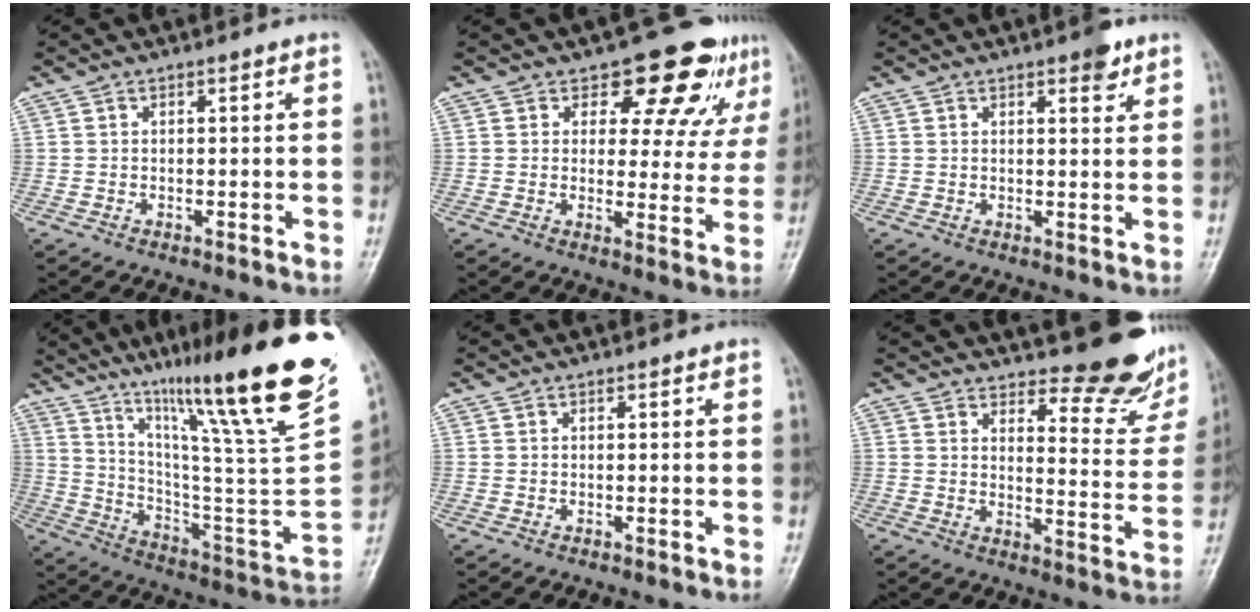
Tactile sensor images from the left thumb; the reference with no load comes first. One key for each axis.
{"total": 12.7, "fx": 8.7, "fy": 6.6, "fz": 6.6, "tx": -0.026, "ty": -0.047, "tz": 0.100}
{"total": 3.5, "fx": 2.3, "fy": 1.2, "fz": 2.4, "tx": -0.021, "ty": -0.010, "tz": 0.028}
{"total": 32.3, "fx": 22.3, "fy": 2.8, "fz": 23.2, "tx": -0.339, "ty": -0.110, "tz": 0.346}
{"total": 0.0}
{"total": 16.5, "fx": 14.1, "fy": 5.2, "fz": 6.7, "tx": -0.030, "ty": -0.117, "tz": 0.163}